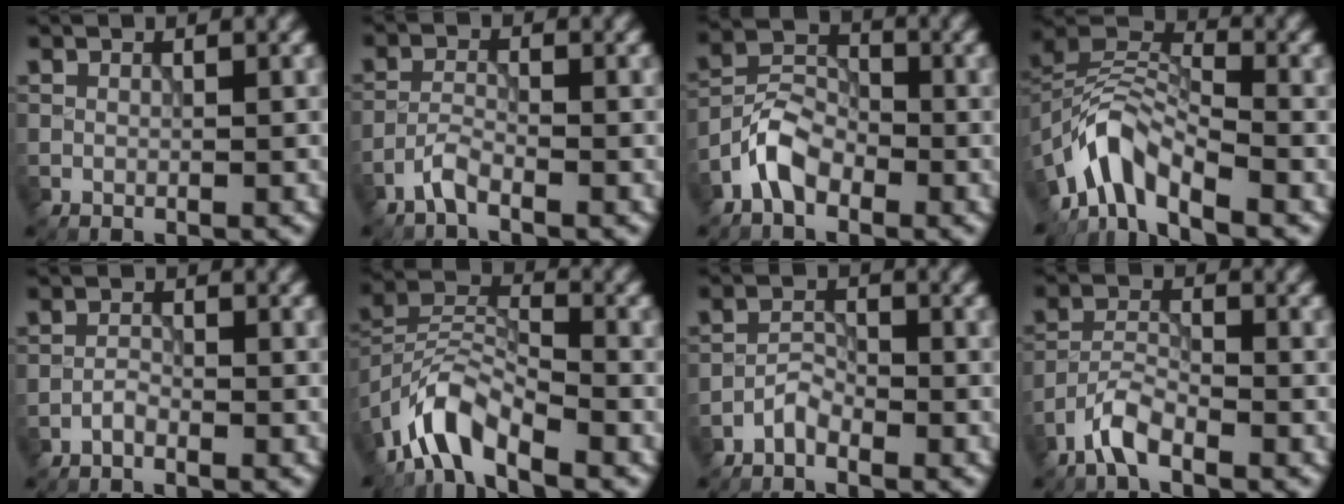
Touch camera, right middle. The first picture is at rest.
{"total": 2.0, "force": [-1.6, 0.4, 1.2], "torque": [-0.028, 0.003, -0.041]}
{"total": 4.0, "force": [-2.4, 2.3, 2.1], "torque": [-0.039, 0.011, -0.058]}
{"total": 5.8, "force": [-4.3, 2.3, 3.2], "torque": [-0.050, 0.004, -0.094]}
{"total": 0.9, "force": [-0.8, 0.2, 0.5], "torque": [-0.009, 0.002, -0.018]}
{"total": 5.9, "force": [-4.5, 2.0, 3.3], "torque": [-0.055, 0.006, -0.097]}
{"total": 1.7, "force": [-1.5, 0.6, 0.7], "torque": [-0.011, 0.008, -0.033]}
{"total": 3.2, "force": [-2.4, 0.9, 1.9], "torque": [-0.039, 0.007, -0.056]}